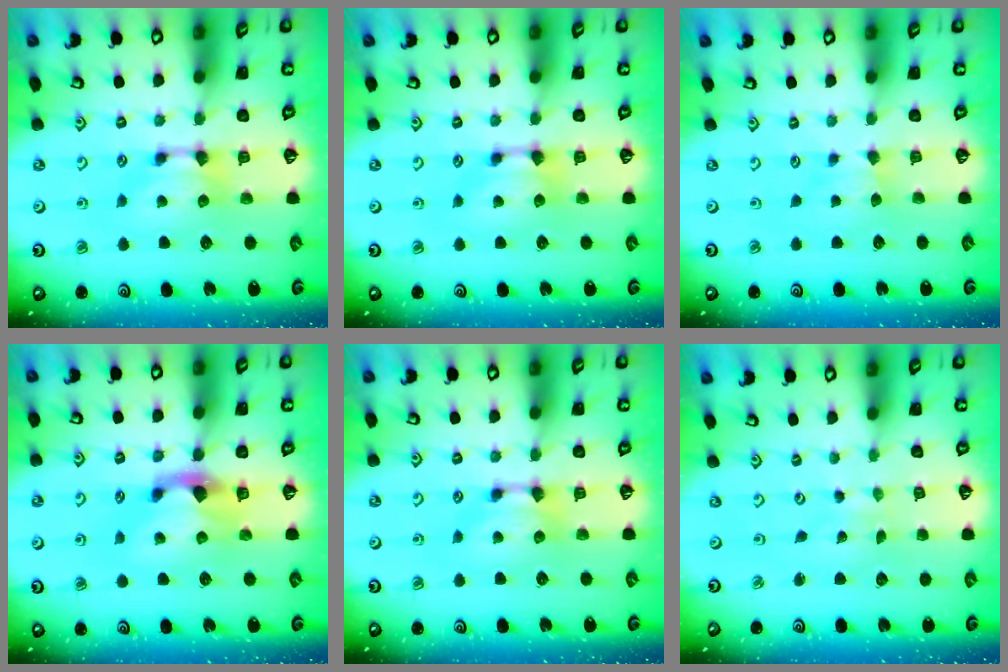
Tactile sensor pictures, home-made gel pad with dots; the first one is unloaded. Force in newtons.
{"total": 0.0}
{"total": 2.9, "press": 2.9, "slide": 0.3}
{"total": 2.2, "press": 1.9, "slide": 1.2}
{"total": 0.0}
{"total": 7.1, "press": 7.1, "slide": 0.4}